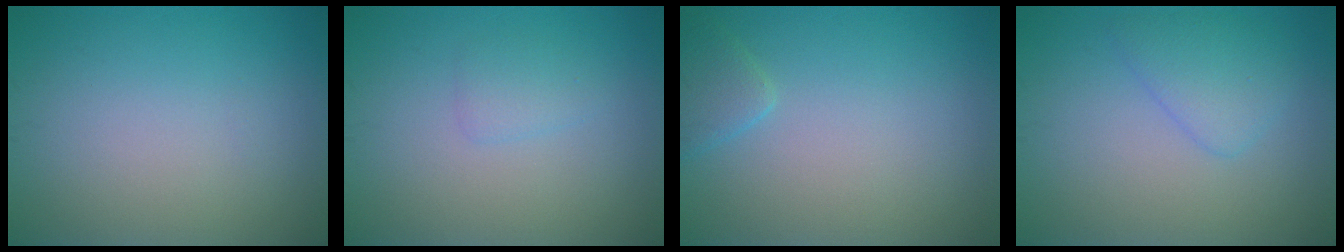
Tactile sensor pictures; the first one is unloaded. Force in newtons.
{"total": 1.2, "press": 1.2, "slide": 0.1}
{"total": 1.7, "press": 1.7, "slide": 0.2}
{"total": 2.6, "press": 2.6, "slide": 0.0}